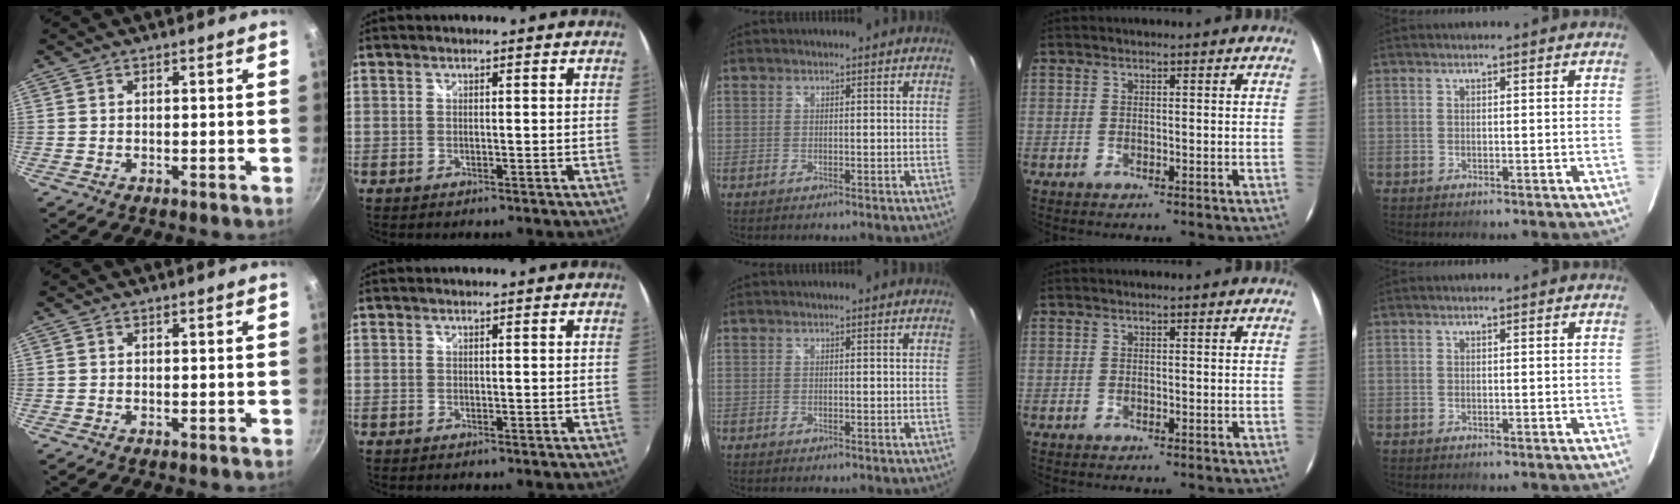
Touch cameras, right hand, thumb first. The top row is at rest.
{}